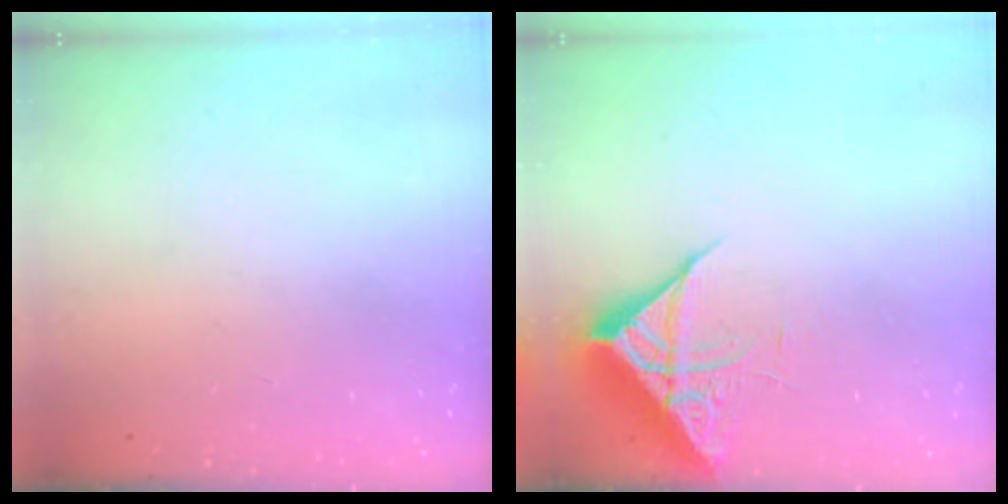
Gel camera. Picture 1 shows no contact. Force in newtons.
{"total": 7.3, "press": 7.2, "slide": 0.3}